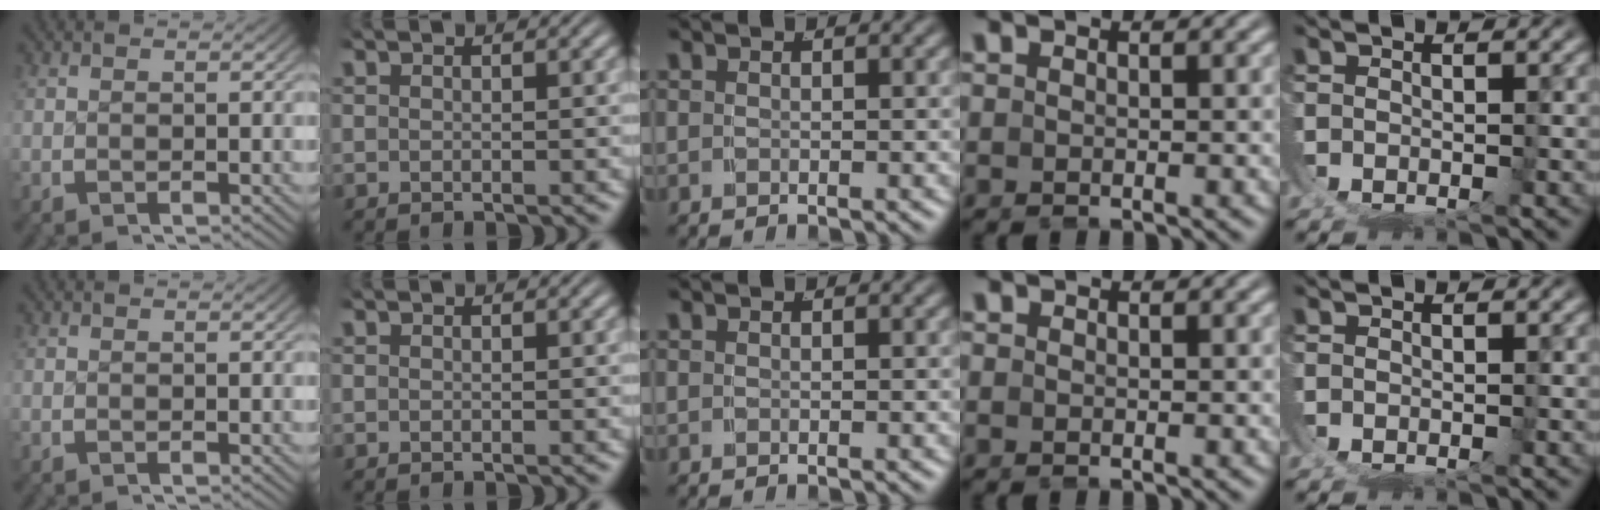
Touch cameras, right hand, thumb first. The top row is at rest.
{"ring": {"total": 0.9, "force": [-0.1, 0.9, 0.2], "torque": [-0.012, -0.003, -0.003]}}